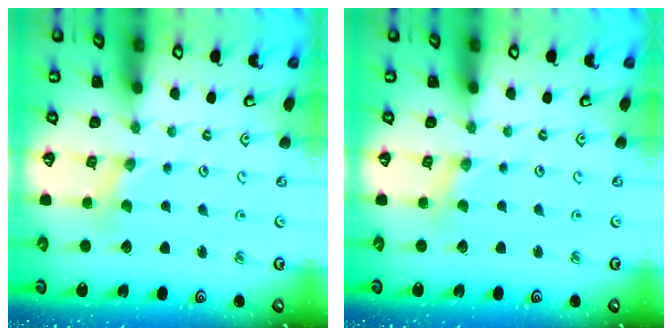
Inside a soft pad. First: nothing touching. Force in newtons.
{"total": 0.0}